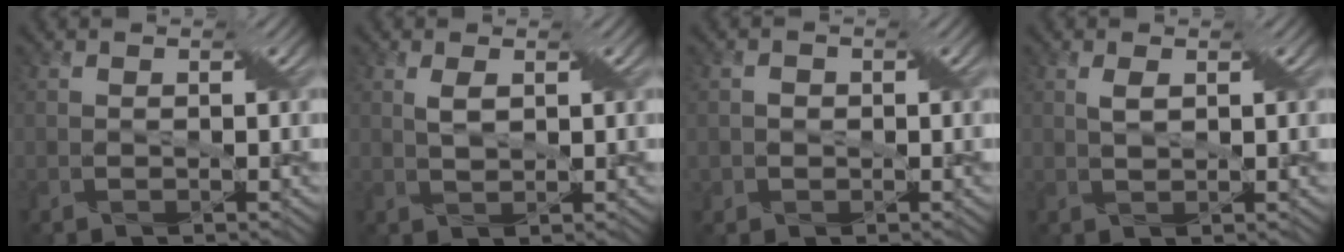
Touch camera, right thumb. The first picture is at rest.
{"total": 2.1, "force": [0.8, 0.8, 1.7], "torque": [-0.043, 0.003, 0.017]}
{"total": 1.4, "force": [-0.1, 1.3, 0.2], "torque": [-0.003, -0.001, -0.001]}
{"total": 1.6, "force": [0.6, 0.6, 1.3], "torque": [-0.034, 0.004, 0.014]}